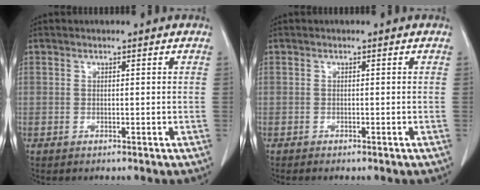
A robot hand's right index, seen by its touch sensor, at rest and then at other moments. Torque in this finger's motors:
{"motor_torque": [-0.06, -0.02, -0.13, -0.01]}